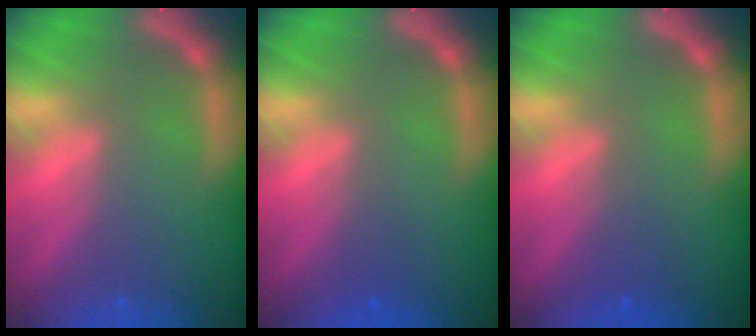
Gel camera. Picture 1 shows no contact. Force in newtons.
{"total": 1.0}
{"total": 1.5}